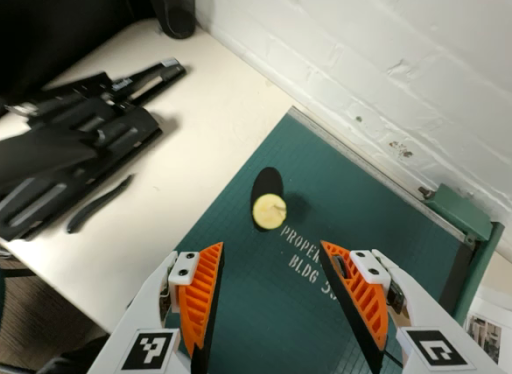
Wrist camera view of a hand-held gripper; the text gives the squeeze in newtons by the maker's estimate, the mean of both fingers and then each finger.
{"total": 0.0}